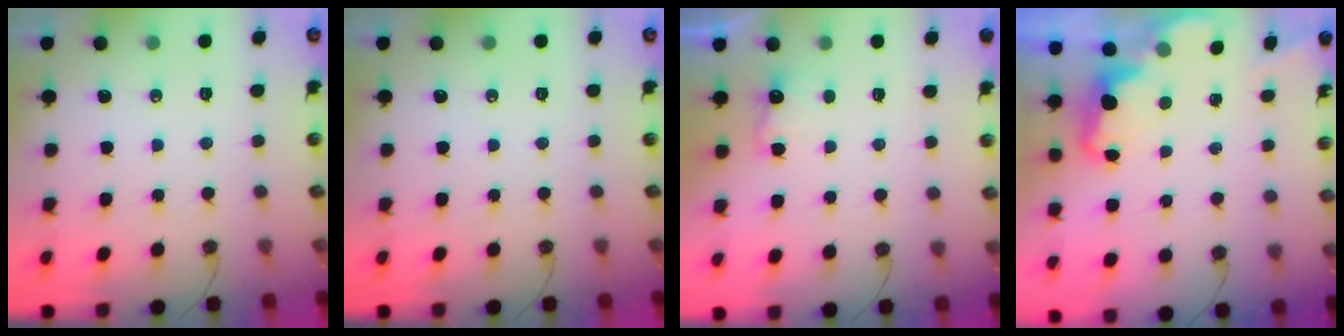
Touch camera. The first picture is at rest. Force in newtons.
{"total": 0.0}
{"total": 3.5, "press": 3.3, "slide": 1.0}
{"total": 2.4, "press": 2.3, "slide": 0.7}